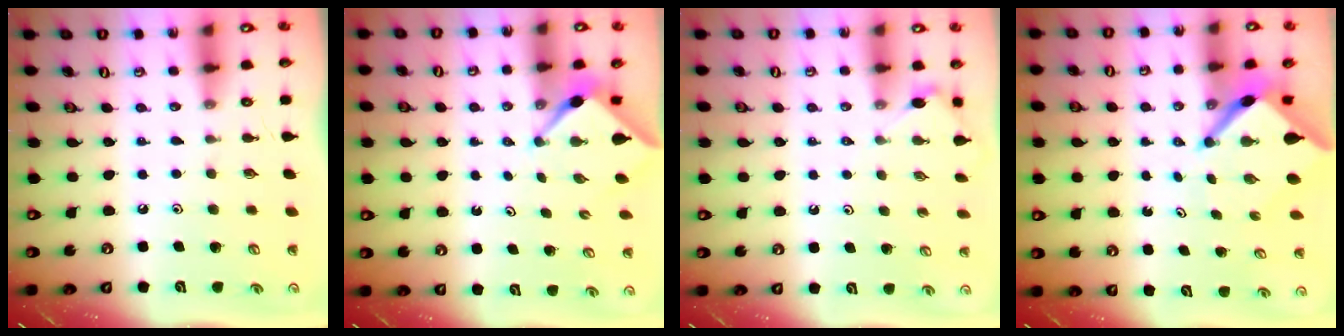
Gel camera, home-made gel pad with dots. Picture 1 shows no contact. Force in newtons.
{"total": 3.1, "press": 3.1, "slide": 0.4}
{"total": 2.9, "press": 2.8, "slide": 0.5}
{"total": 5.3, "press": 5.3, "slide": 0.6}